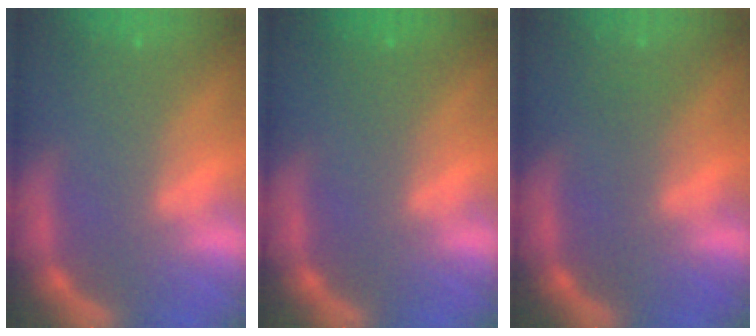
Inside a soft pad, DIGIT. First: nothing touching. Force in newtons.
{"total": 0.9}
{"total": 1.0}